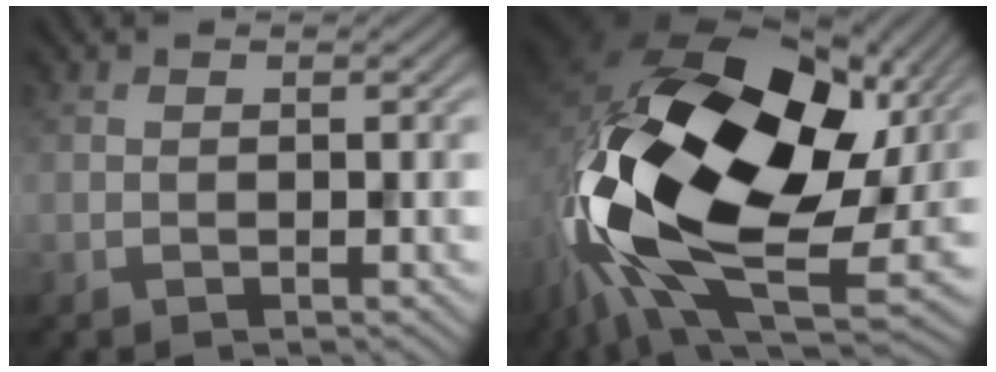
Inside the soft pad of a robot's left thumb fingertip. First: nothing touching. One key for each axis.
{"total": 21.7, "fx": -0.1, "fy": 13.8, "fz": 16.7, "tx": -0.378, "ty": -0.046, "tz": 0.010}